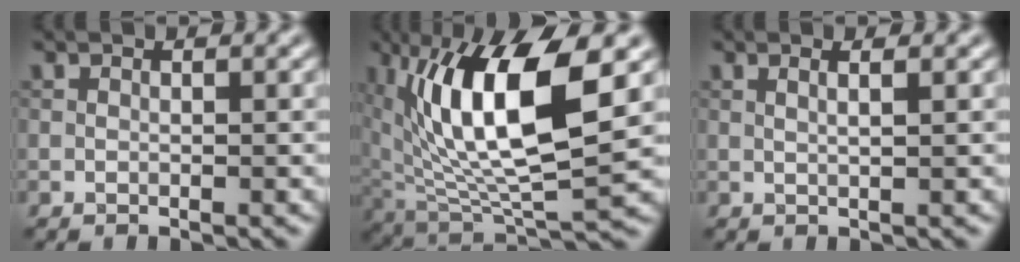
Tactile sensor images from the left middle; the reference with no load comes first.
{"total": 12.2, "force": [3.1, 4.2, 11.1], "torque": [-0.193, -0.001, 0.055]}
{"total": 1.8, "force": [0.9, 0.7, 1.5], "torque": [-0.009, 0.001, -0.004]}